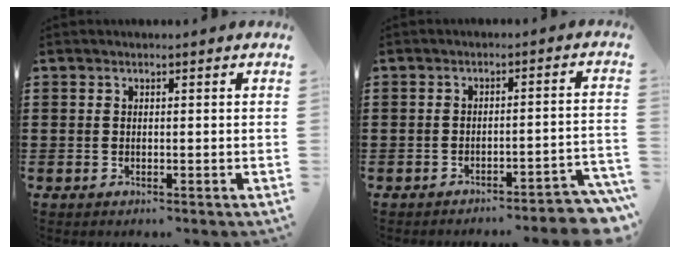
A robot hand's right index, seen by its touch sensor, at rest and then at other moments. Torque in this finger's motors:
{"motor_torque": [1.14, -0.95, 0.83, 0.14]}